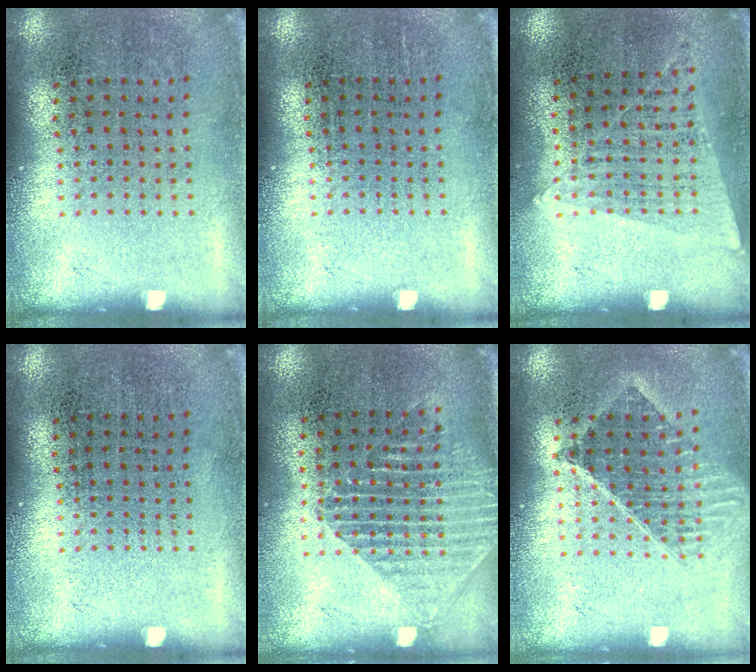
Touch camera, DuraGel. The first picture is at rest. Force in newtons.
{"total": 0.0}
{"total": 1.3, "press": 1.1, "slide": 0.6}
{"total": 0.0}
{"total": 1.5, "press": 1.3, "slide": 0.8}
{"total": 1.5, "press": 1.3, "slide": 0.7}